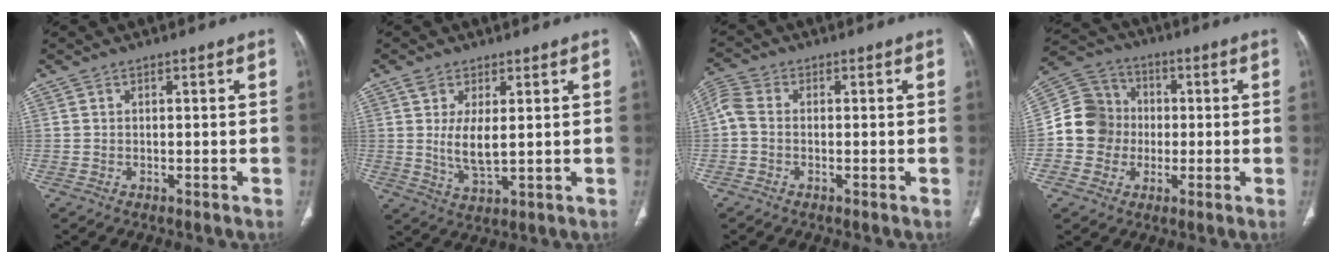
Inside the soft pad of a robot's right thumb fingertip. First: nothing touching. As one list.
[{"total": 6.1, "force": [0.9, 2.6, 5.4], "torque": [-0.104, -0.013, 0.024]}, {"total": 3.9, "force": [-0.5, 2.6, 2.8], "torque": [-0.071, 0.013, -0.019]}, {"total": 11.0, "force": [-1.0, 10.3, 3.6], "torque": [-0.040, 0.031, -0.026]}]